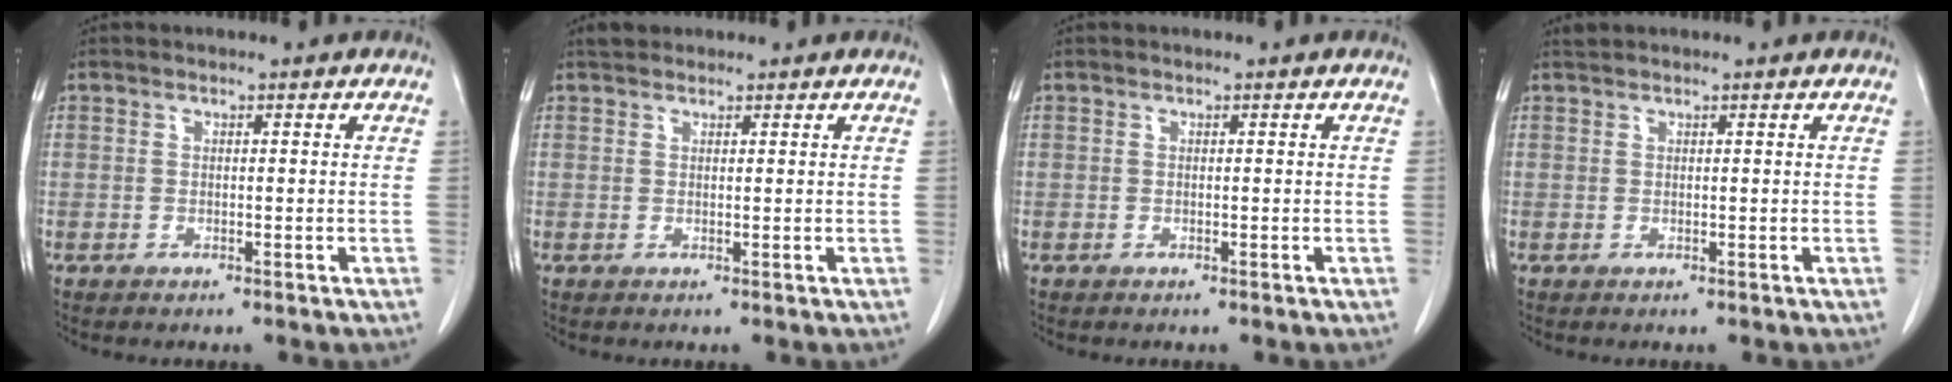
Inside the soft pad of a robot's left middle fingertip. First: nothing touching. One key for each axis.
{"total": 1.7, "fx": 1.5, "fy": 0.7, "fz": 0.3, "tx": -0.009, "ty": 0.013, "tz": 0.024}
{"total": 0.0}
{"total": 0.6, "fx": 0.6, "fy": -0.1, "fz": 0.0, "tx": -0.008, "ty": 0.008, "tz": 0.017}